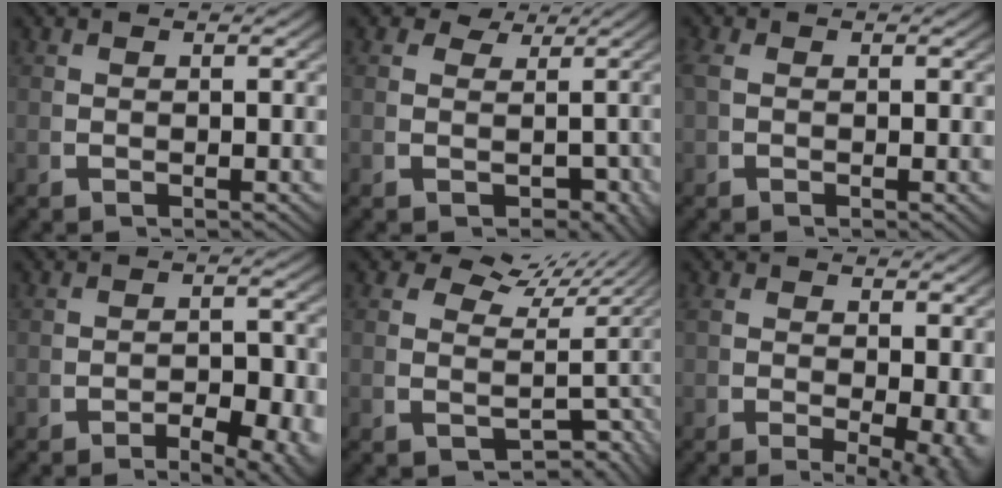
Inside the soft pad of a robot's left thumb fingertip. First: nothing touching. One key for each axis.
{"total": 2.8, "fx": 0.7, "fy": 2.3, "fz": 1.3, "tx": -0.016, "ty": -0.012, "tz": 0.015}
{"total": 1.1, "fx": 0.0, "fy": 0.6, "fz": 0.9, "tx": -0.027, "ty": -0.004, "tz": 0.006}
{"total": 5.7, "fx": -3.1, "fy": 2.5, "fz": 4.1, "tx": -0.062, "ty": -0.022, "tz": -0.042}
{"total": 6.3, "fx": 0.7, "fy": 4.9, "fz": 3.9, "tx": -0.047, "ty": -0.020, "tz": 0.017}
{"total": 4.6, "fx": -0.4, "fy": 2.4, "fz": 3.9, "tx": -0.056, "ty": -0.025, "tz": 0.006}